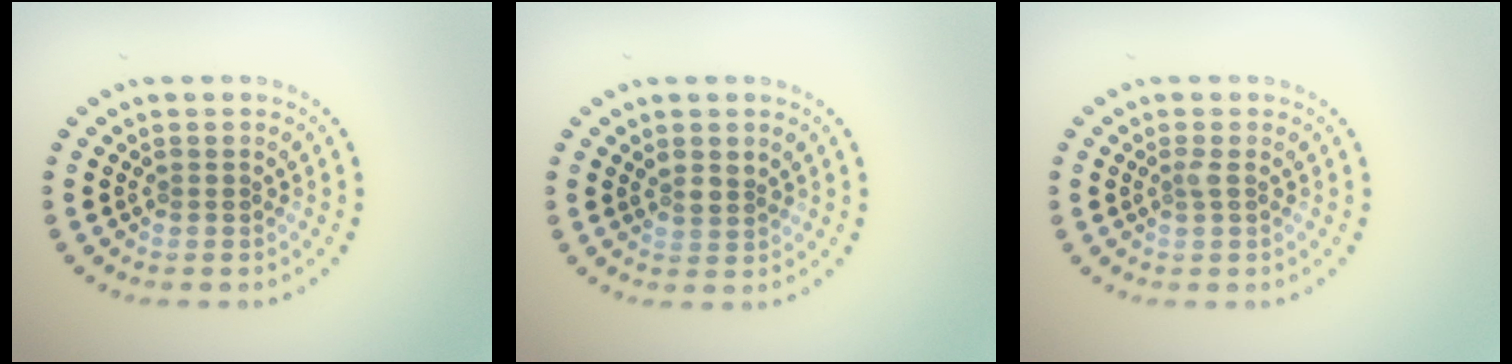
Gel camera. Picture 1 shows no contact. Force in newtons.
{"total": 1.5, "press": 1.3, "slide": 0.7}
{"total": 0.7, "press": 0.6, "slide": 0.3}